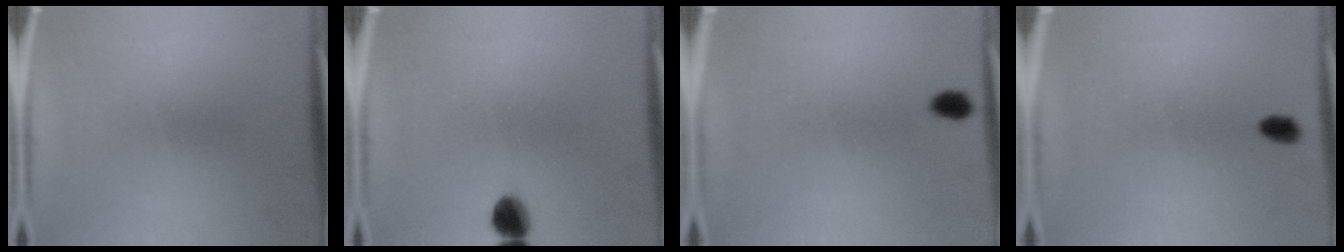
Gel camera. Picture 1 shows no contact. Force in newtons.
{"total": 4.7}
{"total": 2.4}
{"total": 2.7}